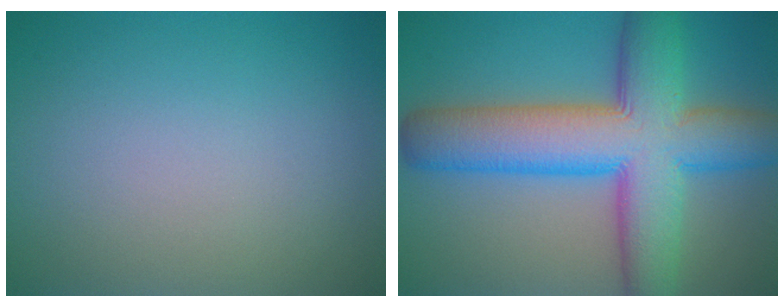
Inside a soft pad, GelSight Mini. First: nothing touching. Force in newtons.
{"total": 12.3, "press": 12.3, "slide": 0.3}